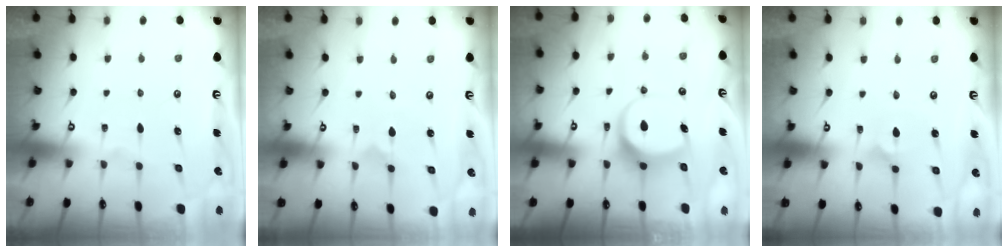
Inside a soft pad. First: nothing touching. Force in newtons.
{"total": 0.0}
{"total": 7.6, "press": 7.5, "slide": 1.2}
{"total": 2.6, "press": 2.6, "slide": 0.2}